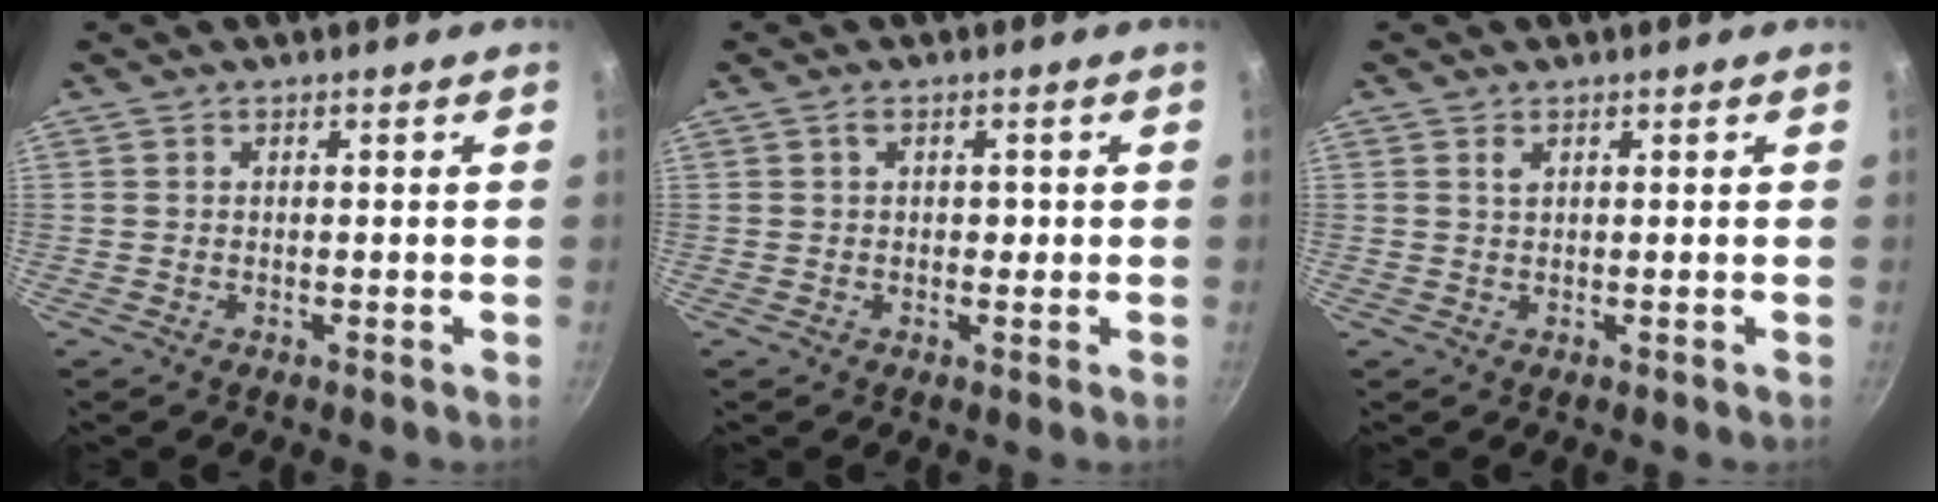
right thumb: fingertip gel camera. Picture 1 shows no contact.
{"total": 2.2, "force": [0.1, 1.3, 1.7], "torque": [-0.018, 0.002, 0.002]}
{"total": 0.9, "force": [0.5, 0.4, 0.6], "torque": [-0.011, -0.001, 0.011]}